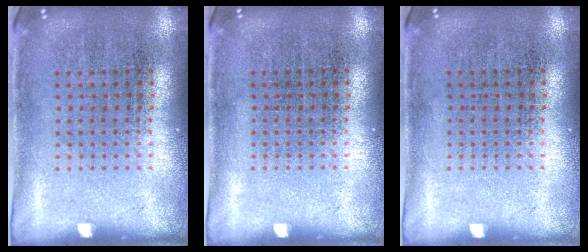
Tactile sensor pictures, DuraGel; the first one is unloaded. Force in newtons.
{"total": 0.0}
{"total": 0.0}